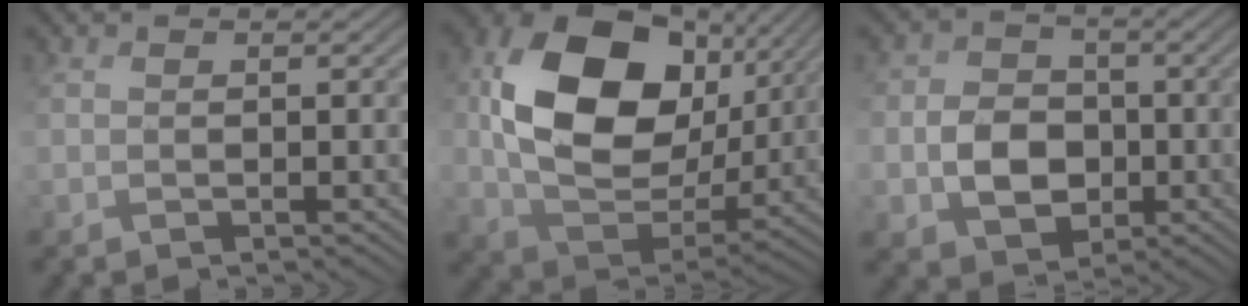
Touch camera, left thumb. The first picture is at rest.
{"total": 16.3, "force": [4.7, 11.8, 10.2], "torque": [-0.218, 0.001, 0.099]}
{"total": 5.6, "force": [-0.9, 4.9, 2.5], "torque": [-0.055, 0.001, -0.019]}